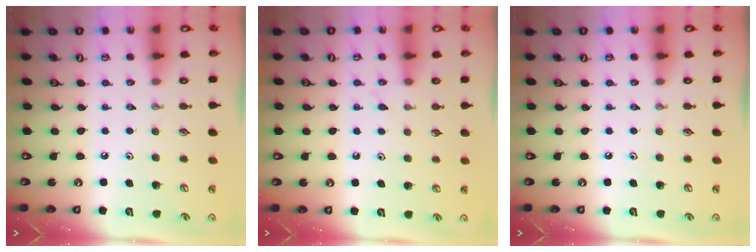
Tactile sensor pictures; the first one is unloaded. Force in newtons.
{"total": 5.5, "press": 5.5, "slide": 0.6}
{"total": 0.0}